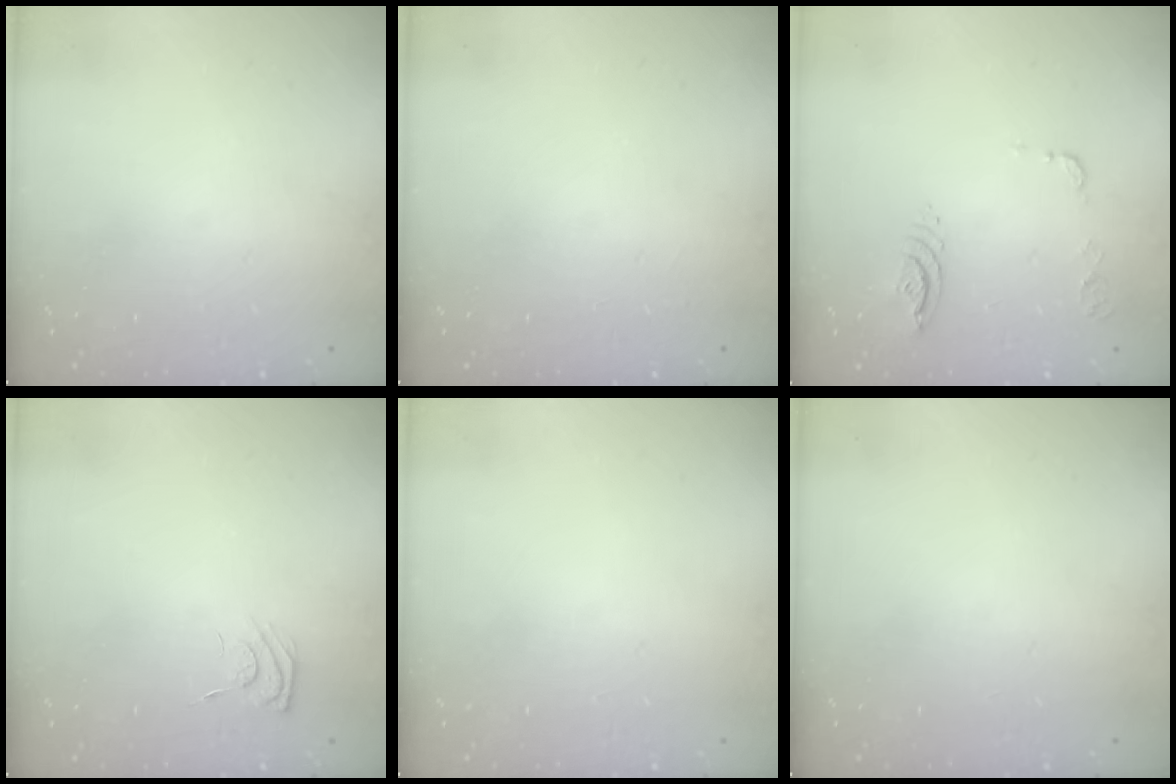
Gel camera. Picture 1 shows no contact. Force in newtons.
{"total": 5.0, "press": 5.0, "slide": 0.5}
{"total": 9.4, "press": 9.4, "slide": 1.1}
{"total": 4.9, "press": 4.7, "slide": 1.1}
{"total": 0.0}
{"total": 0.0}